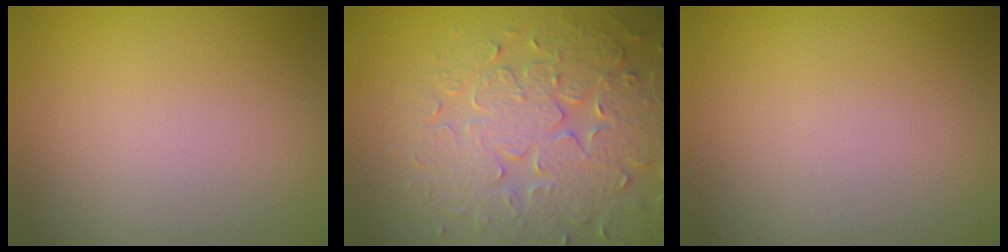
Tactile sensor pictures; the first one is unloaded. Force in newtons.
{"total": 7.4, "press": 6.0, "slide": 4.3}
{"total": 0.0}